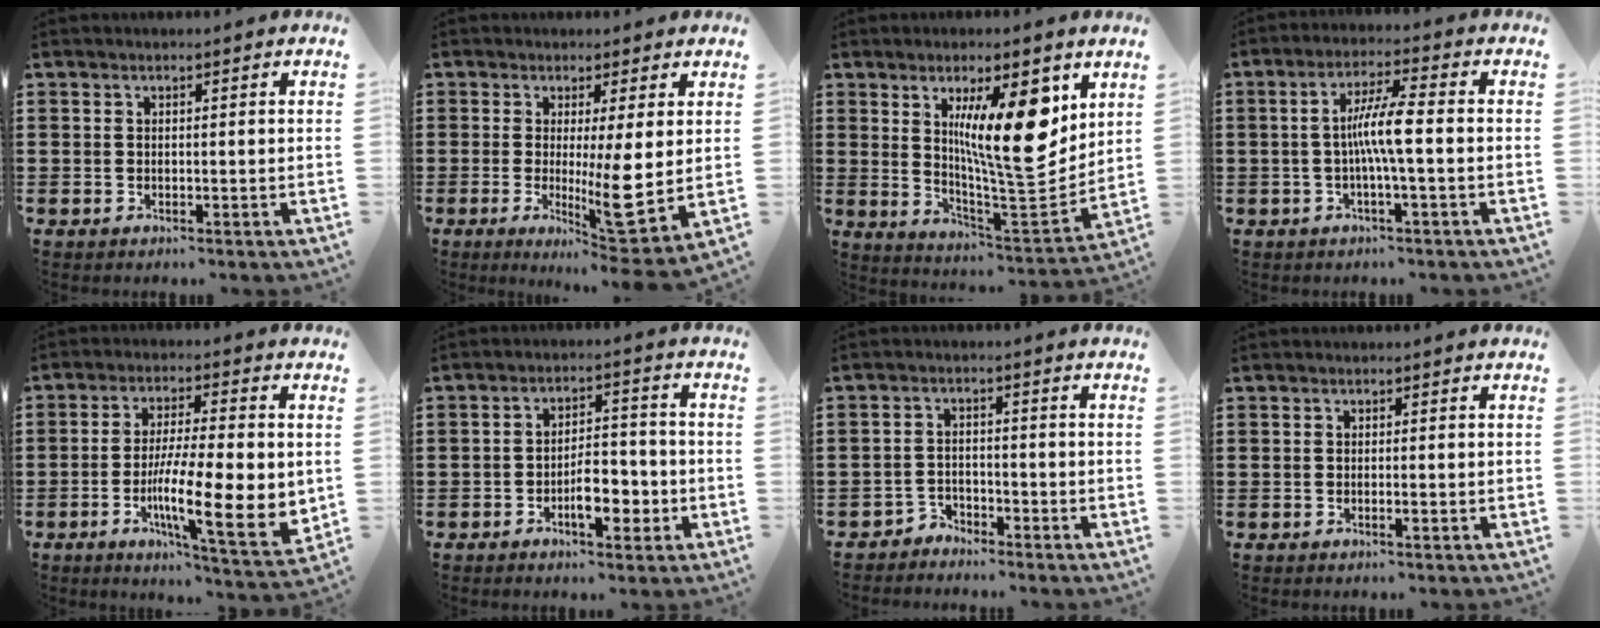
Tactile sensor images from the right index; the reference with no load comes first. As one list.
[{"total": 8.1, "force": [0.0, 0.3, 8.1], "torque": [-0.134, -0.030, -0.001]}, {"total": 14.2, "force": [5.9, 3.3, 12.5], "torque": [-0.201, -0.029, 0.092]}, {"total": 6.5, "force": [-0.7, 0.3, 6.4], "torque": [-0.116, 0.001, -0.018]}, {"total": 13.6, "force": [-1.7, 3.5, 13.0], "torque": [-0.217, -0.029, -0.031]}, {"total": 6.6, "force": [-2.7, 3.1, 5.2], "torque": [-0.070, 0.006, -0.050]}, {"total": 2.5, "force": [-2.4, 0.8, -0.3], "torque": [-0.006, 0.004, -0.051]}, {"total": 0.7, "force": [-0.3, 0.0, 0.7], "torque": [-0.010, -0.005, -0.005]}]